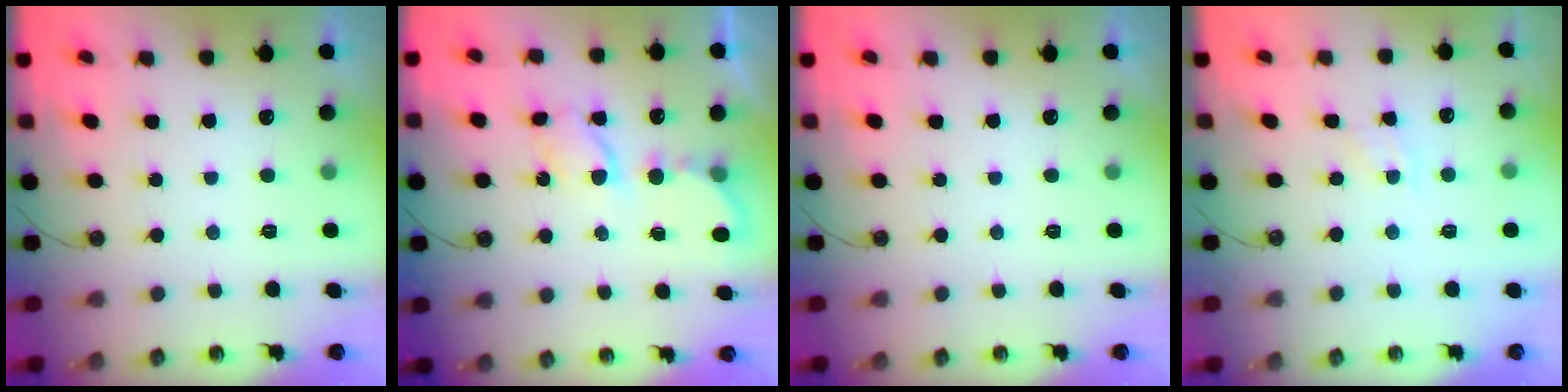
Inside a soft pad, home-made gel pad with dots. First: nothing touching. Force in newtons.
{"total": 6.5, "press": 6.5, "slide": 0.3}
{"total": 0.0}
{"total": 2.9, "press": 2.9, "slide": 0.4}